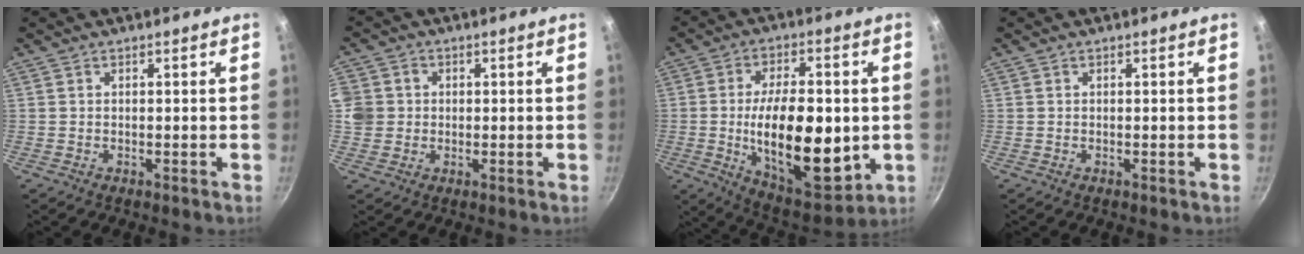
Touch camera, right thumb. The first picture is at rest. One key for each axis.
{"total": 7.9, "fx": 0.4, "fy": 7.4, "fz": 2.8, "tx": -0.053, "ty": 0.007, "tz": -0.001}
{"total": 21.8, "fx": -1.9, "fy": 10.5, "fz": 19.0, "tx": -0.281, "ty": -0.010, "tz": -0.020}
{"total": 0.0}